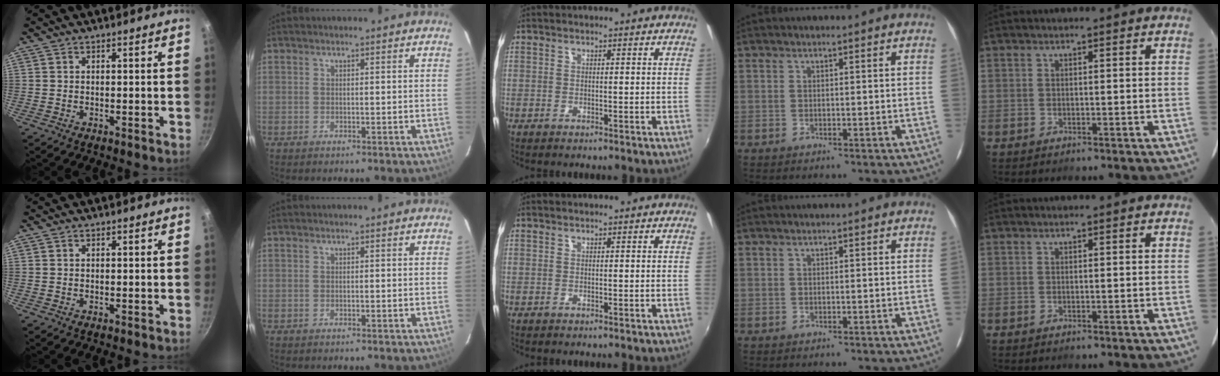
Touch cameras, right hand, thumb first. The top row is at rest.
{}